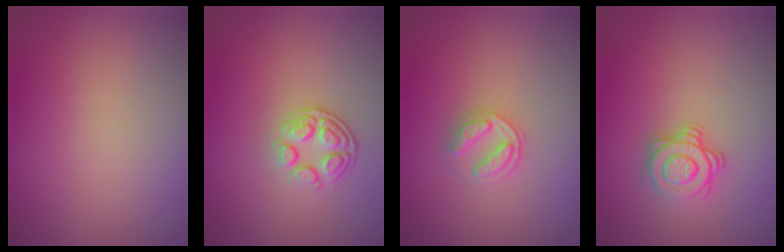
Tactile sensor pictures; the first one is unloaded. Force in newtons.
{"total": 3.0, "press": 2.3, "slide": 1.9}
{"total": 2.4, "press": 2.4, "slide": 0.4}
{"total": 3.1, "press": 2.5, "slide": 1.7}